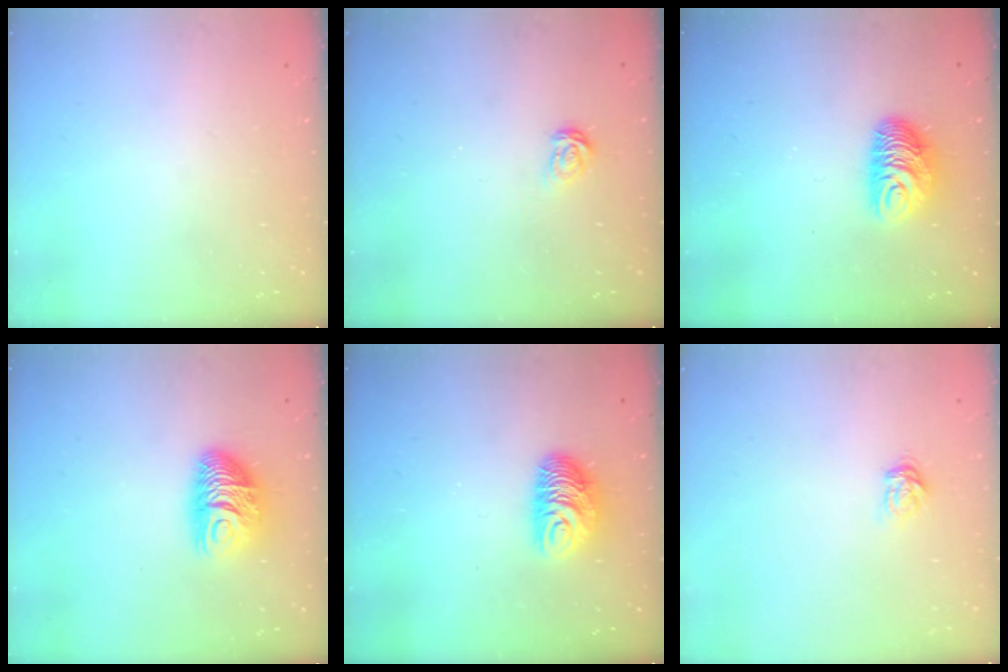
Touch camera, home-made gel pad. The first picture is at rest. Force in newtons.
{"total": 3.7, "press": 3.7, "slide": 0.5}
{"total": 9.3, "press": 9.2, "slide": 0.6}
{"total": 9.1, "press": 9.1, "slide": 0.9}
{"total": 9.3, "press": 9.2, "slide": 0.6}
{"total": 4.5, "press": 4.5, "slide": 0.6}